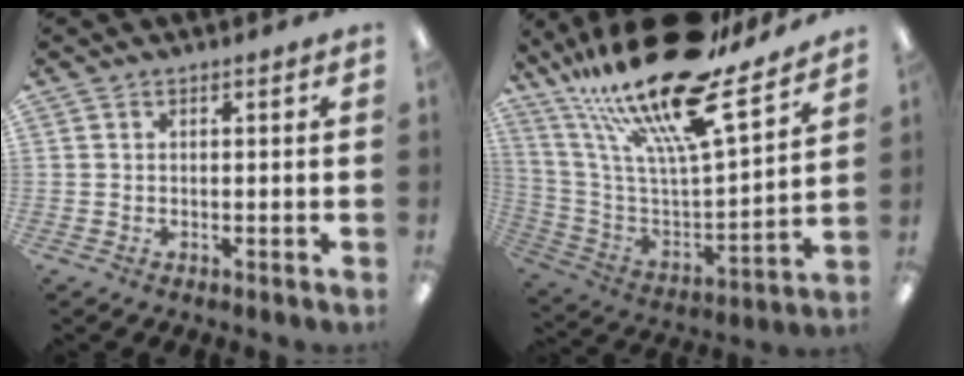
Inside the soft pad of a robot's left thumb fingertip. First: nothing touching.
{"total": 25.4, "force": [18.1, 7.2, 16.3], "torque": [-0.280, -0.119, 0.300]}